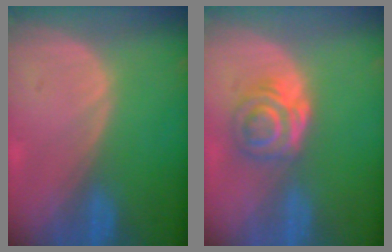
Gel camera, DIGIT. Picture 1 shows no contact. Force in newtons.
{"total": 6.3, "press": 5.2, "slide": 3.5}